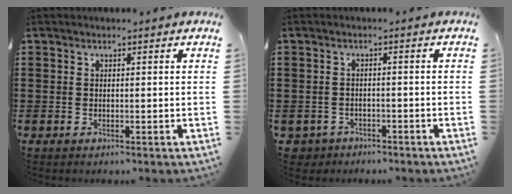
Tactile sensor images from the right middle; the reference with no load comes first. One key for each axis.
{"total": 2.1, "fx": -1.9, "fy": 0.9, "fz": -0.2, "tx": -0.006, "ty": 0.000, "tz": -0.043}